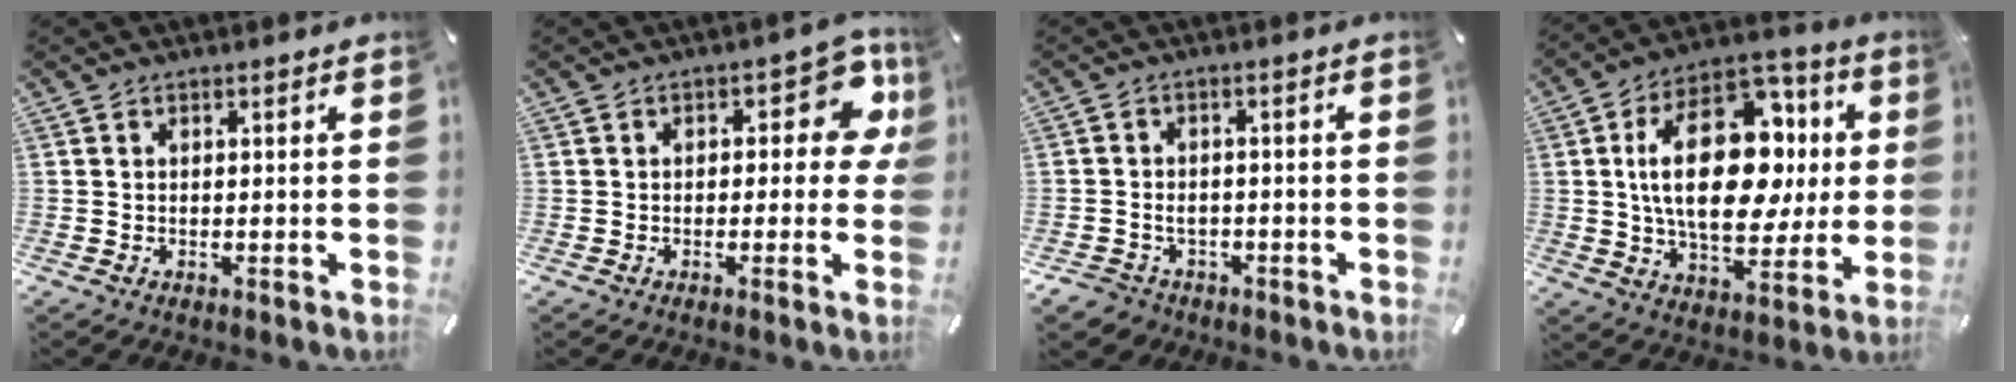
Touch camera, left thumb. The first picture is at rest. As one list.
[{"total": 9.2, "force": [2.6, 4.8, 7.4], "torque": [-0.084, -0.006, 0.040]}, {"total": 4.2, "force": [-1.6, 3.6, 1.4], "torque": [-0.037, 0.004, -0.032]}, {"total": 26.2, "force": [3.8, 16.0, 20.5], "torque": [-0.356, -0.001, 0.068]}]